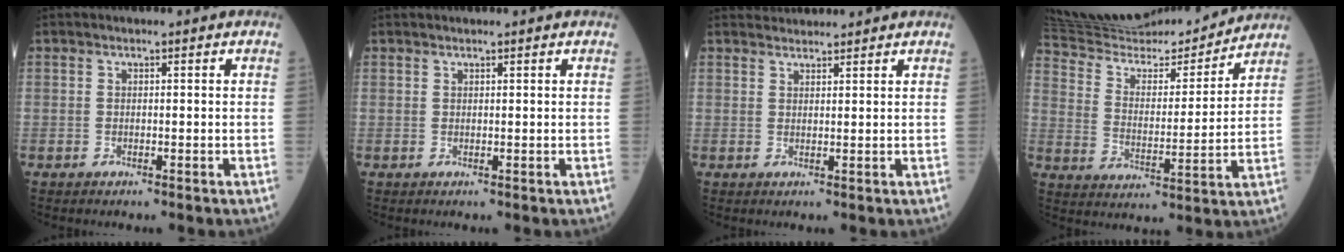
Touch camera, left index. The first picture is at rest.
{"total": 1.5, "force": [1.4, -0.1, 0.3], "torque": [-0.006, 0.017, 0.024]}
{"total": 3.0, "force": [3.0, 0.1, -0.1], "torque": [-0.006, 0.027, 0.054]}
{"total": 21.0, "force": [19.9, 2.0, 6.4], "torque": [-0.116, -0.008, 0.311]}